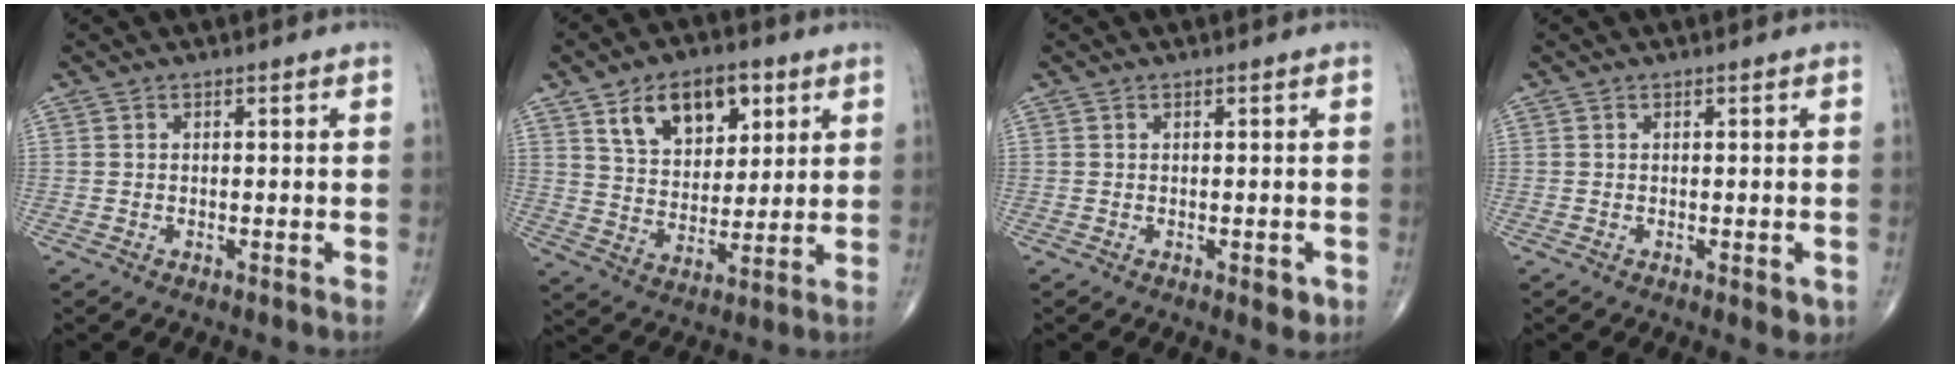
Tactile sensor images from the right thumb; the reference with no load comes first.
{"total": 13.8, "force": [6.5, 8.5, 8.7], "torque": [-0.099, -0.026, 0.115]}
{"total": 2.2, "force": [-0.7, 1.0, 1.8], "torque": [-0.012, -0.002, -0.006]}
{"total": 2.3, "force": [-0.7, 0.9, 2.0], "torque": [-0.015, -0.004, -0.005]}